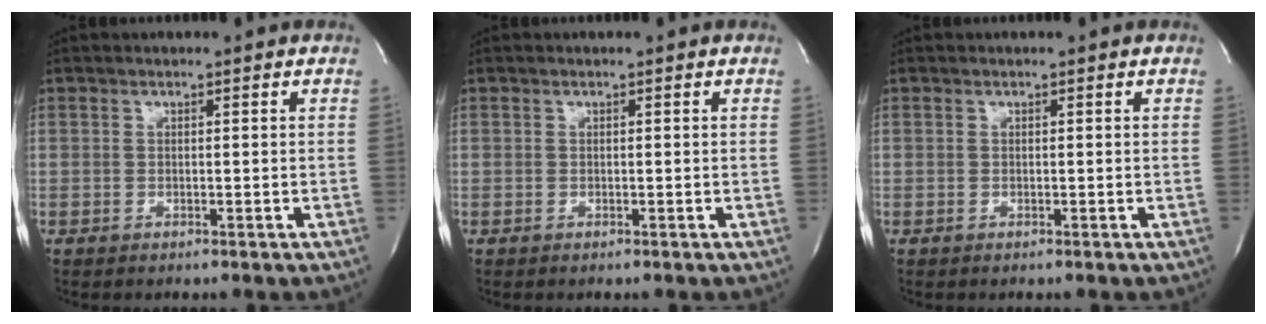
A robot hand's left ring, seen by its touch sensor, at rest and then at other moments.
{"total": 0.0}
{"total": 0.0}